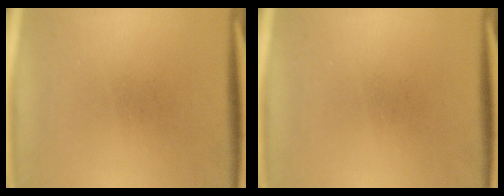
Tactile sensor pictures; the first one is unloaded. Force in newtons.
{"total": 0.0}